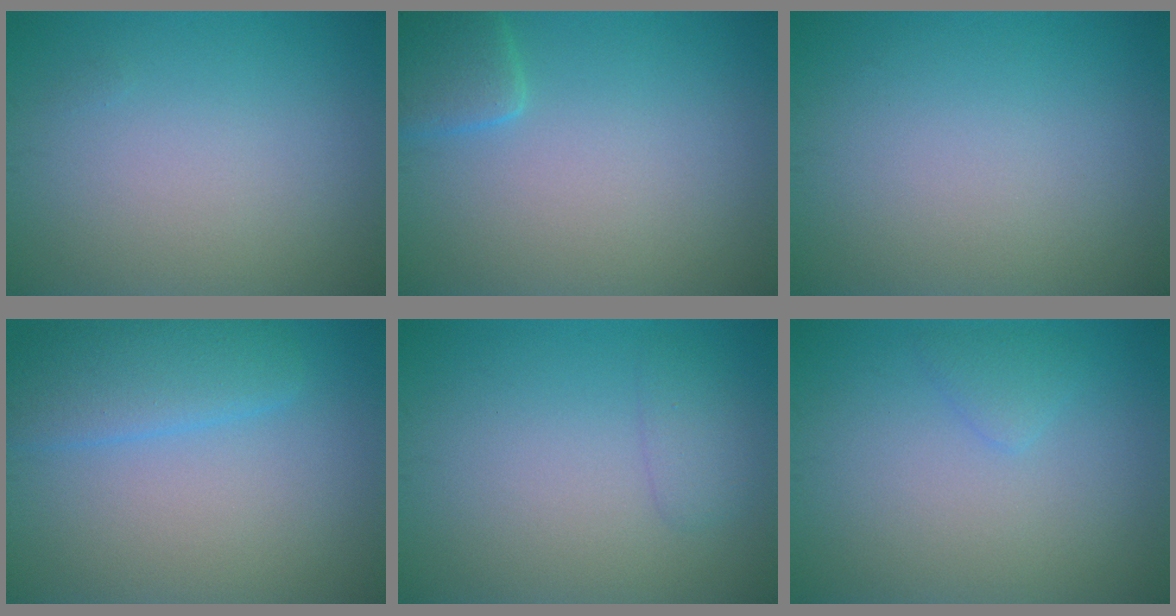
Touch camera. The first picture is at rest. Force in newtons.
{"total": 2.4, "press": 2.4, "slide": 0.1}
{"total": 0.0}
{"total": 2.7, "press": 2.7, "slide": 0.0}
{"total": 1.4, "press": 1.4, "slide": 0.1}
{"total": 1.2, "press": 1.1, "slide": 0.1}